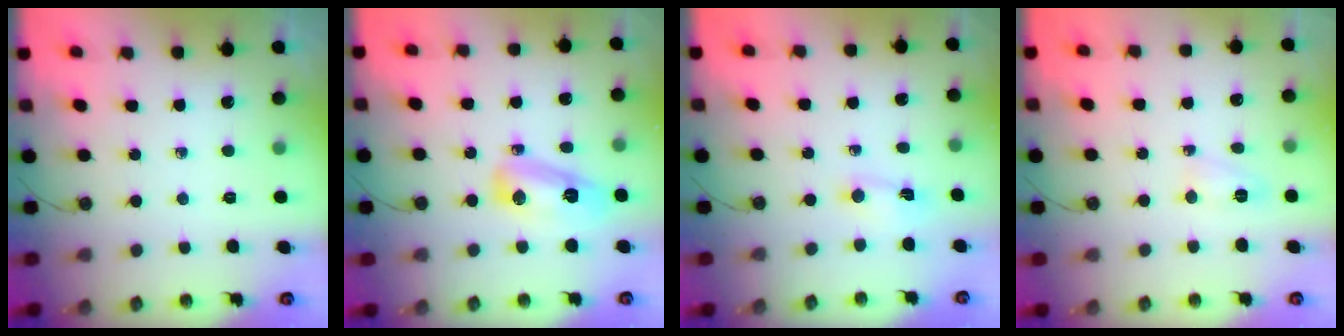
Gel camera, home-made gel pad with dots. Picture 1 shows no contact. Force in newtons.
{"total": 9.4, "press": 9.0, "slide": 2.7}
{"total": 1.4, "press": 1.2, "slide": 0.7}
{"total": 4.0, "press": 3.9, "slide": 0.6}